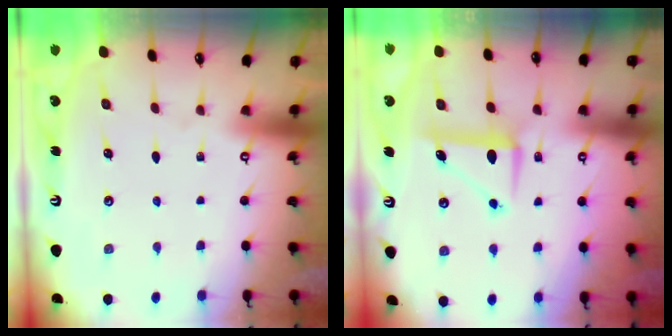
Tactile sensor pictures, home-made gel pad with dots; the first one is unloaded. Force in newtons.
{"total": 7.7, "press": 7.6, "slide": 0.9}